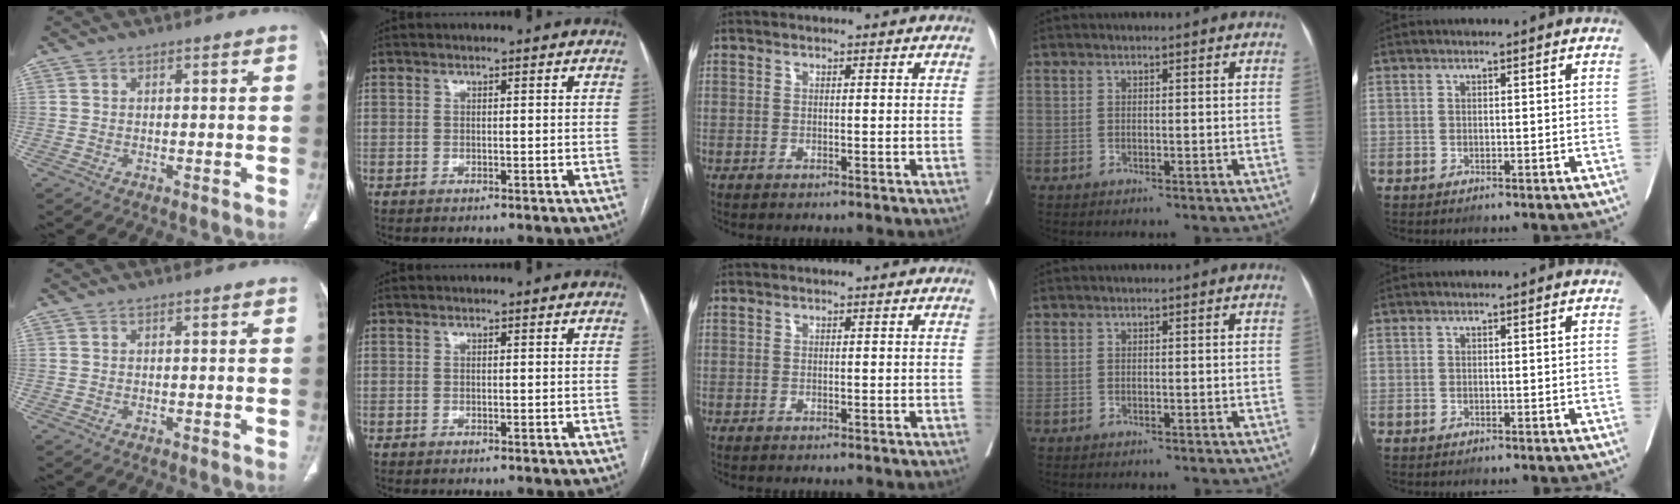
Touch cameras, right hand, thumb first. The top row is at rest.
{}